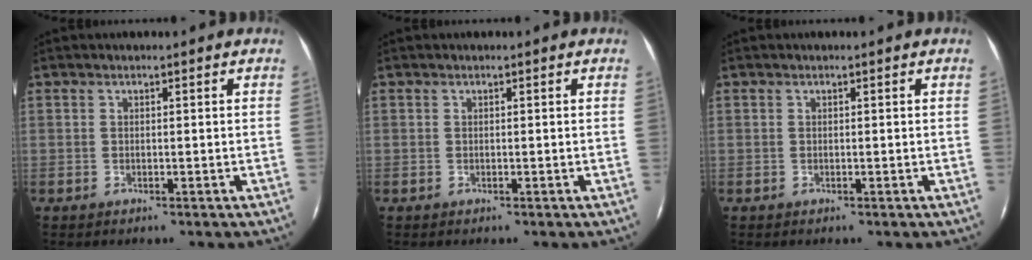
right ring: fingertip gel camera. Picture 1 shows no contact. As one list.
[{"total": 0.0}, {"total": 0.0}]